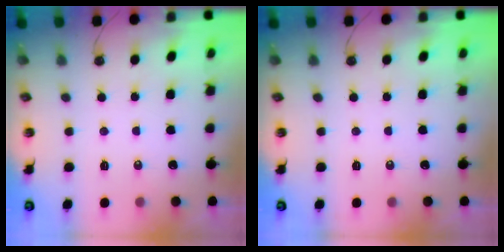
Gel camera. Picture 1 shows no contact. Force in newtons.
{"total": 0.0}